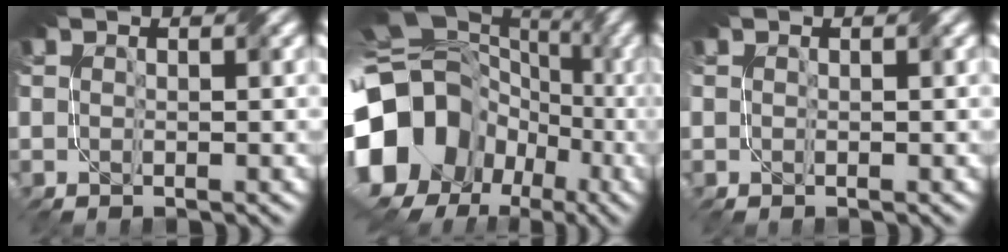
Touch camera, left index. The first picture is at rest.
{"total": 18.0, "force": [-3.8, 15.4, 8.6], "torque": [-0.200, 0.007, -0.081]}
{"total": 0.0}